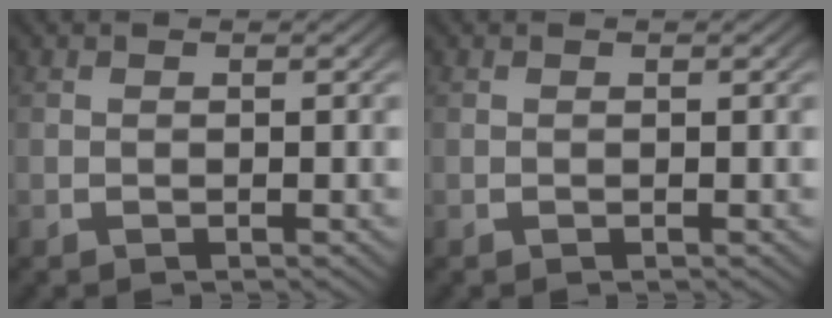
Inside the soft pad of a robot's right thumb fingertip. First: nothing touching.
{"total": 0.0}